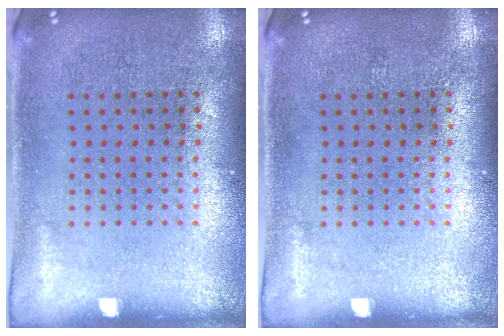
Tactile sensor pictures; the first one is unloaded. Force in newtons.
{"total": 0.0}